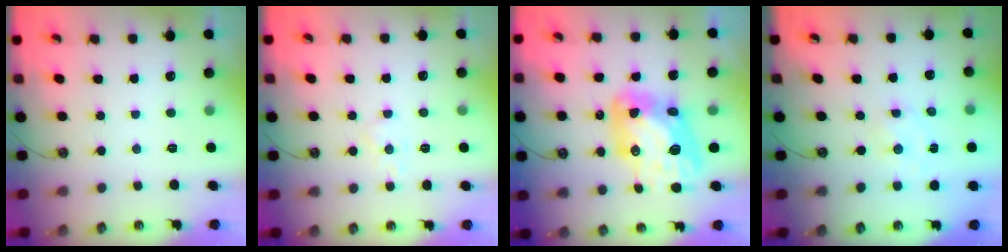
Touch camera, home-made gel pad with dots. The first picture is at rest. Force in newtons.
{"total": 4.2, "press": 4.1, "slide": 1.0}
{"total": 14.9, "press": 14.8, "slide": 1.5}
{"total": 1.5, "press": 1.5, "slide": 0.3}